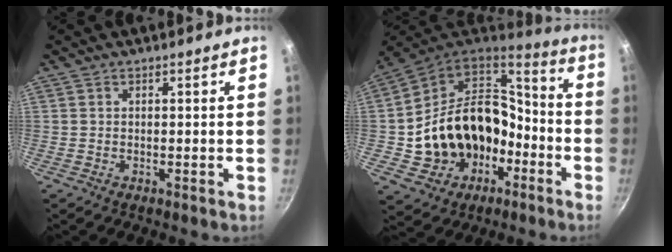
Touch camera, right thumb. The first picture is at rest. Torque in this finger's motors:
{"motor_torque": [0.12, 1.13, 1.26, -1.48, 0.47]}